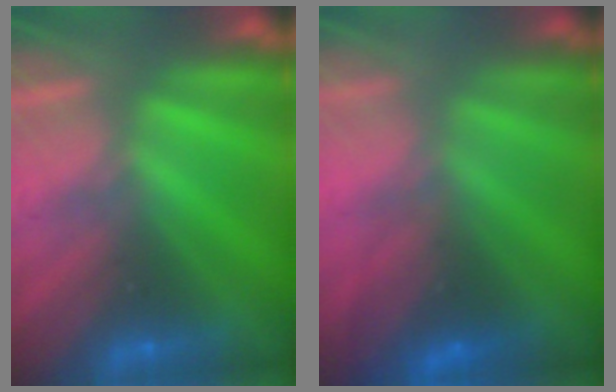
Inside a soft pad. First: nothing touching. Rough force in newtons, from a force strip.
{"total": 2.8}